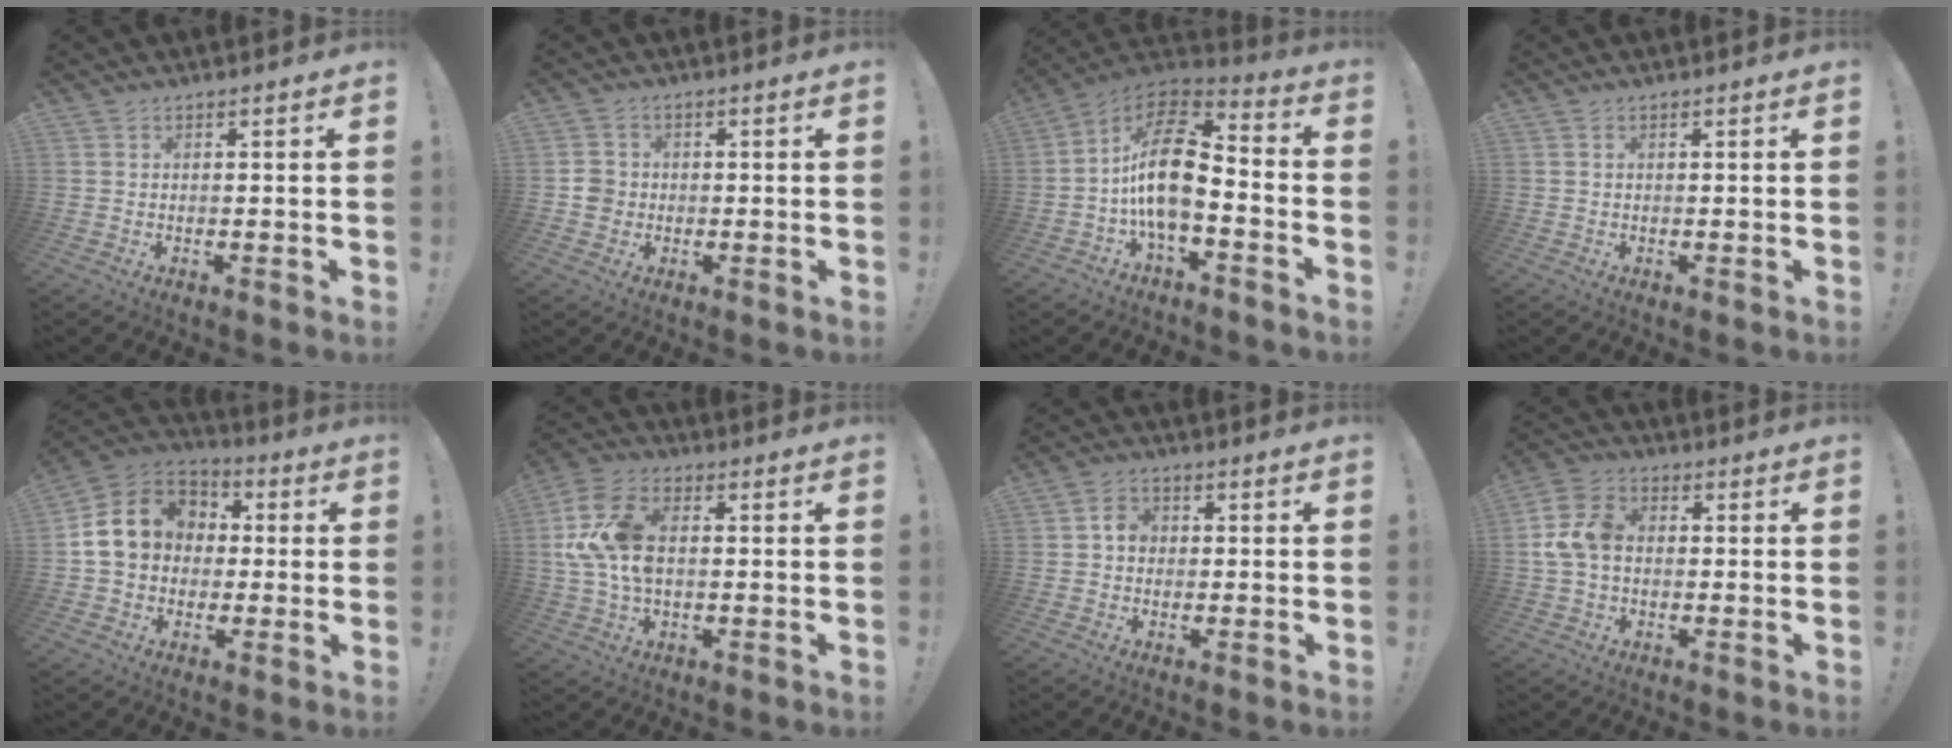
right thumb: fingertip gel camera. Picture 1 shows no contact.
{"total": 4.4, "force": [-0.8, 4.1, 1.5], "torque": [-0.020, 0.007, -0.014]}
{"total": 17.6, "force": [-2.0, 9.1, 15.0], "torque": [-0.267, 0.020, -0.030]}
{"total": 0.6, "force": [0.2, 0.6, 0.0], "torque": [-0.004, 0.003, 0.004]}
{"total": 15.3, "force": [2.2, 12.6, 8.4], "torque": [-0.132, 0.013, 0.048]}
{"total": 15.0, "force": [0.9, 9.7, 11.4], "torque": [-0.236, 0.009, 0.019]}
{"total": 4.5, "force": [0.0, 3.7, 2.5], "torque": [-0.045, 0.013, -0.001]}
{"total": 10.6, "force": [0.2, 7.5, 7.4], "torque": [-0.150, 0.011, 0.010]}